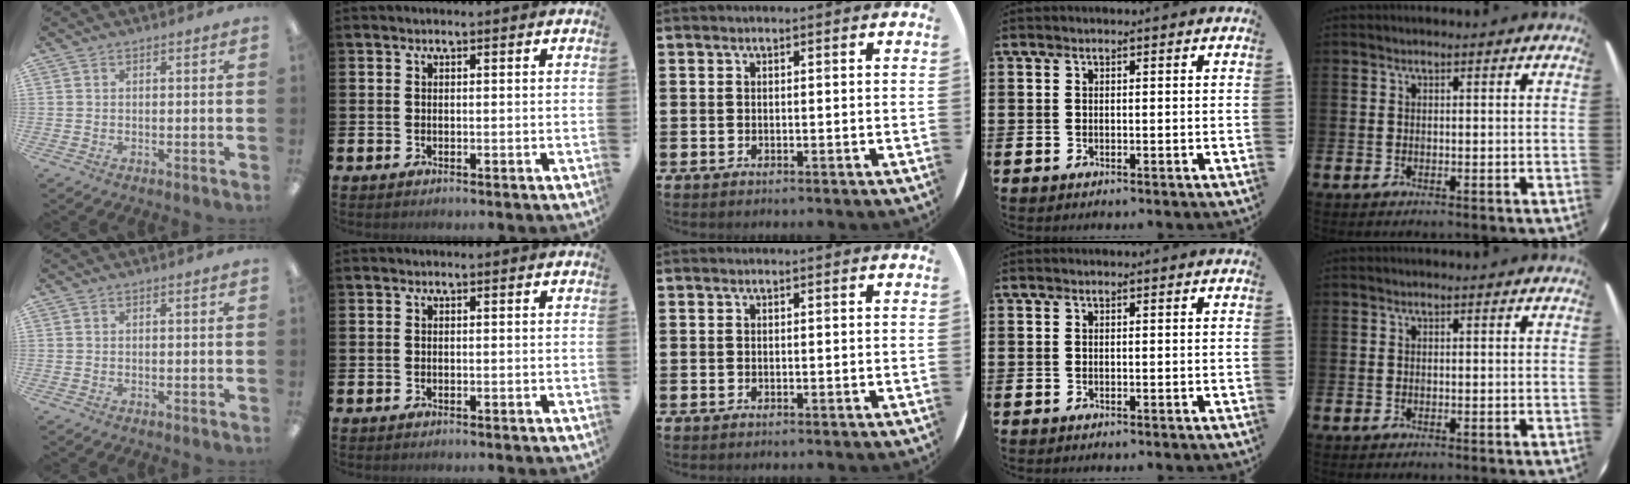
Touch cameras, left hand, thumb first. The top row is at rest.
{}